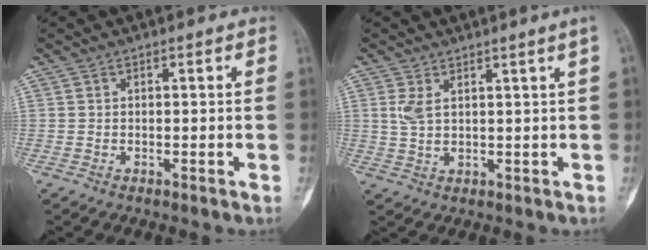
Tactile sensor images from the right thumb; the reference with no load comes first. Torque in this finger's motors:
{"motor_torque": [0.04, 0.06, 0.01, 0.01, 0.06]}